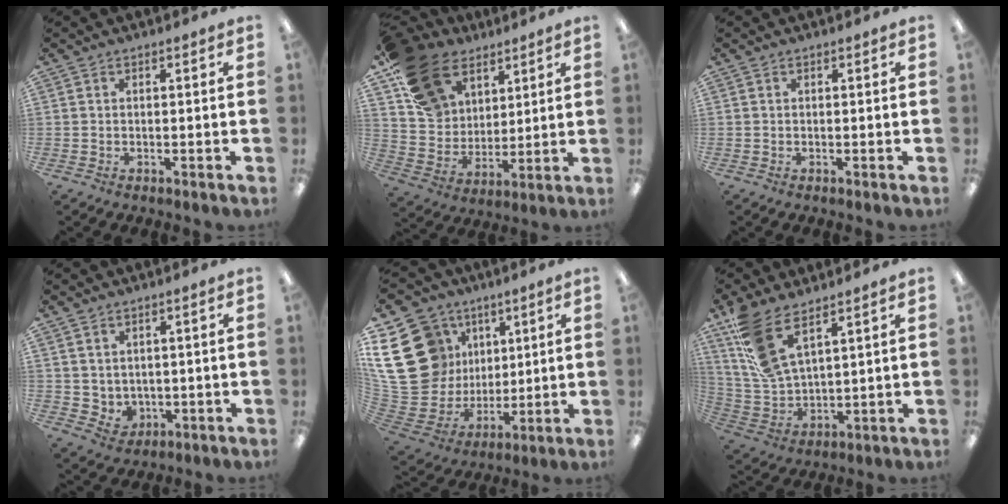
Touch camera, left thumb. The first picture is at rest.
{"total": 17.9, "force": [11.3, 11.8, 7.3], "torque": [-0.151, -0.044, 0.222]}
{"total": 0.0}
{"total": 3.1, "force": [1.6, 2.7, 0.6], "torque": [-0.019, -0.006, 0.032]}
{"total": 24.1, "force": [7.3, 19.8, 11.5], "torque": [-0.243, -0.039, 0.166]}
{"total": 13.0, "force": [8.7, 5.1, 8.3], "torque": [-0.191, -0.033, 0.163]}